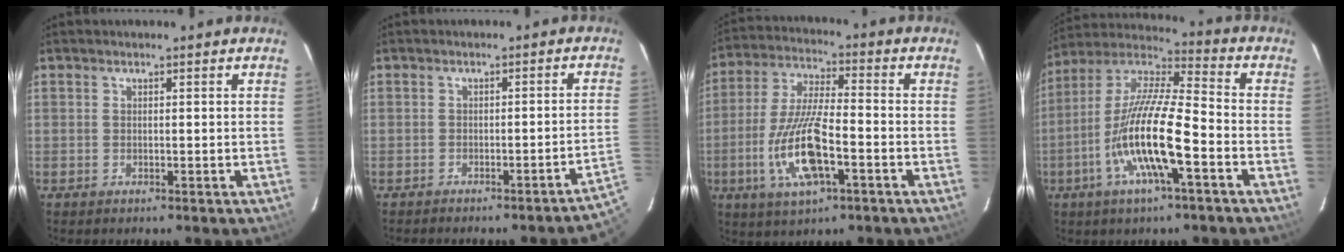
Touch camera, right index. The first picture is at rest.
{"total": 4.7, "force": [-3.3, -0.9, 3.2], "torque": [-0.048, -0.003, -0.037]}
{"total": 14.0, "force": [-4.8, 4.2, 12.5], "torque": [-0.263, -0.009, -0.088]}
{"total": 16.0, "force": [-5.8, 2.8, 14.7], "torque": [-0.288, -0.010, -0.119]}